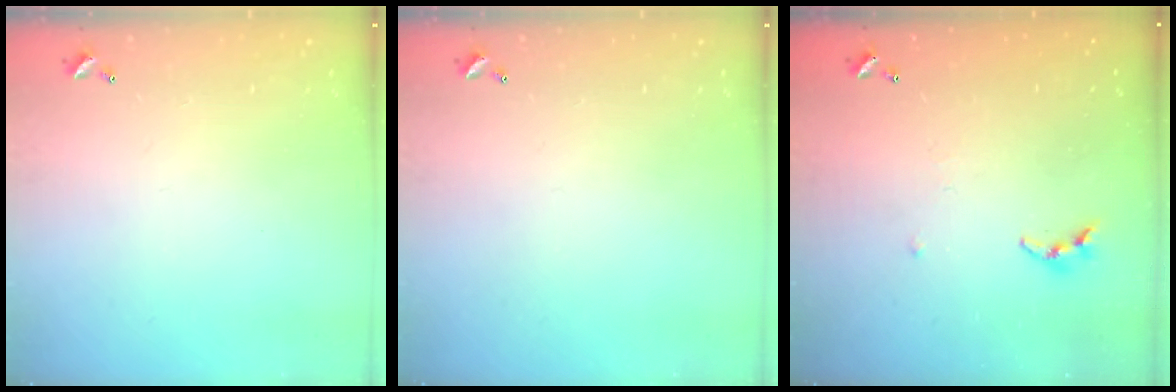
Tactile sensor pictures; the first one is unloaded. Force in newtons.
{"total": 0.0}
{"total": 4.0, "press": 3.9, "slide": 0.5}